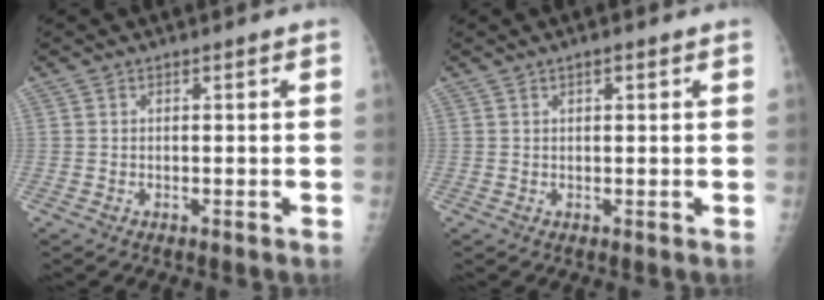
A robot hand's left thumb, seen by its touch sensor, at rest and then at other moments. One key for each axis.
{"total": 1.4, "fx": 0.8, "fy": 0.5, "fz": 1.1, "tx": -0.015, "ty": 0.000, "tz": 0.011}